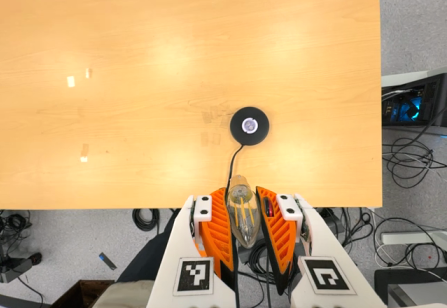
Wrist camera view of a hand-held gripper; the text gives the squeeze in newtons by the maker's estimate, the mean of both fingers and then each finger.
{"total": 18.9, "left": 21.0, "right": 16.9}